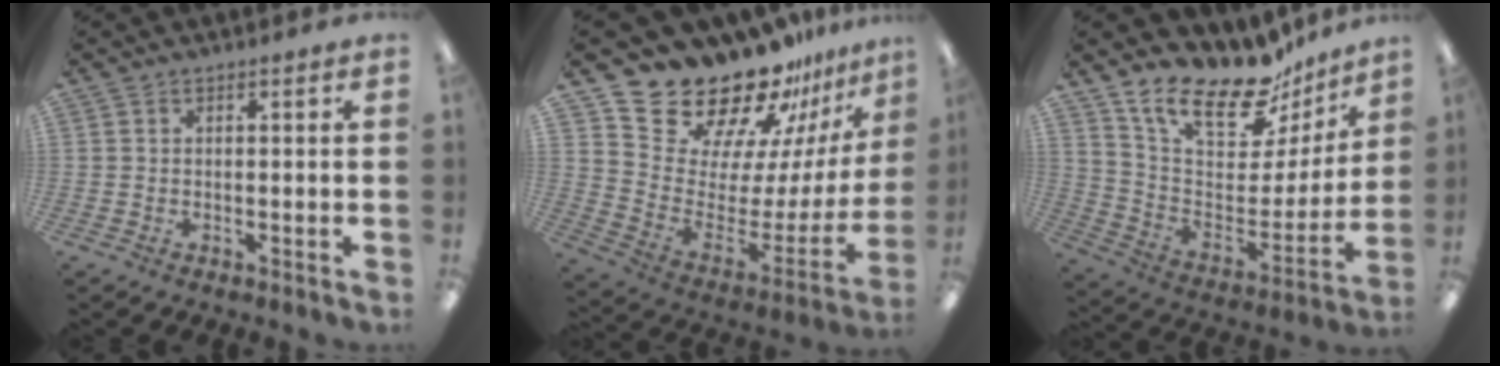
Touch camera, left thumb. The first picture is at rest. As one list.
[{"total": 22.8, "force": [20.1, 8.5, 6.6], "torque": [-0.112, -0.162, 0.367]}, {"total": 21.0, "force": [16.5, 8.0, 10.2], "torque": [-0.166, -0.126, 0.285]}]